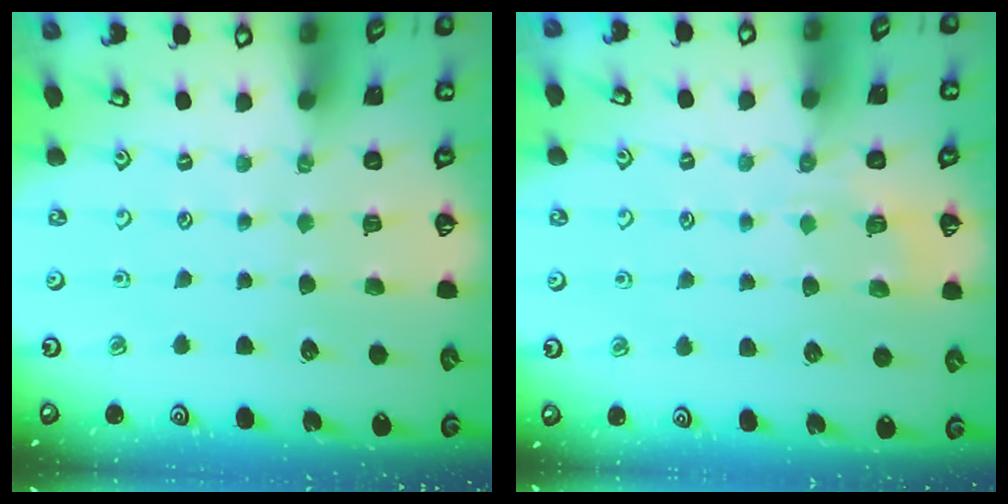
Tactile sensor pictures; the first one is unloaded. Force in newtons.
{"total": 5.0, "press": 4.7, "slide": 1.5}